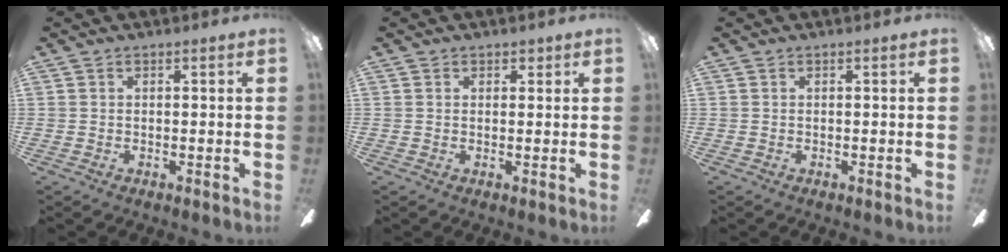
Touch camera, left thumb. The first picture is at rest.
{"total": 1.5, "force": [0.8, 1.0, 0.7], "torque": [0.003, -0.002, 0.011]}
{"total": 0.0}